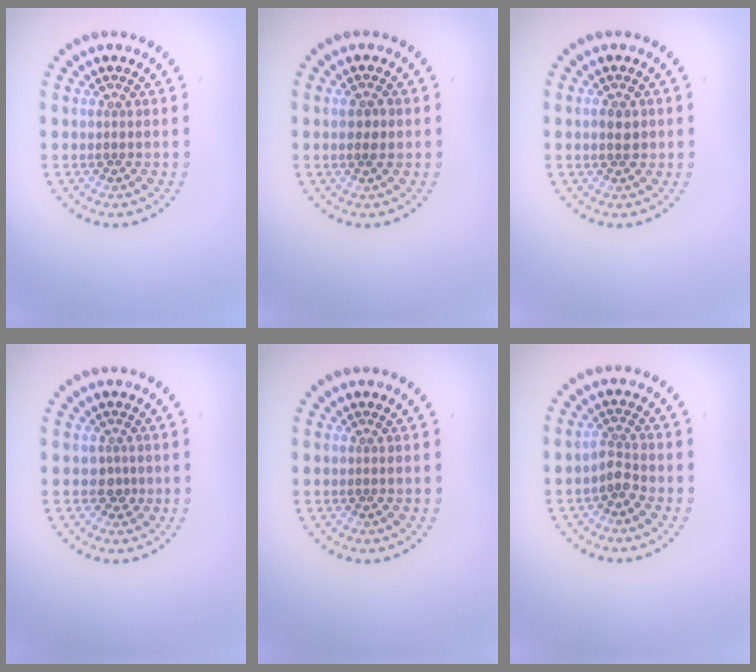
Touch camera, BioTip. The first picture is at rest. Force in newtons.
{"total": 1.5, "press": 1.5, "slide": 0.1}
{"total": 1.6, "press": 1.6, "slide": 0.2}
{"total": 1.2, "press": 0.9, "slide": 0.8}
{"total": 0.0}
{"total": 1.8, "press": 1.4, "slide": 1.2}